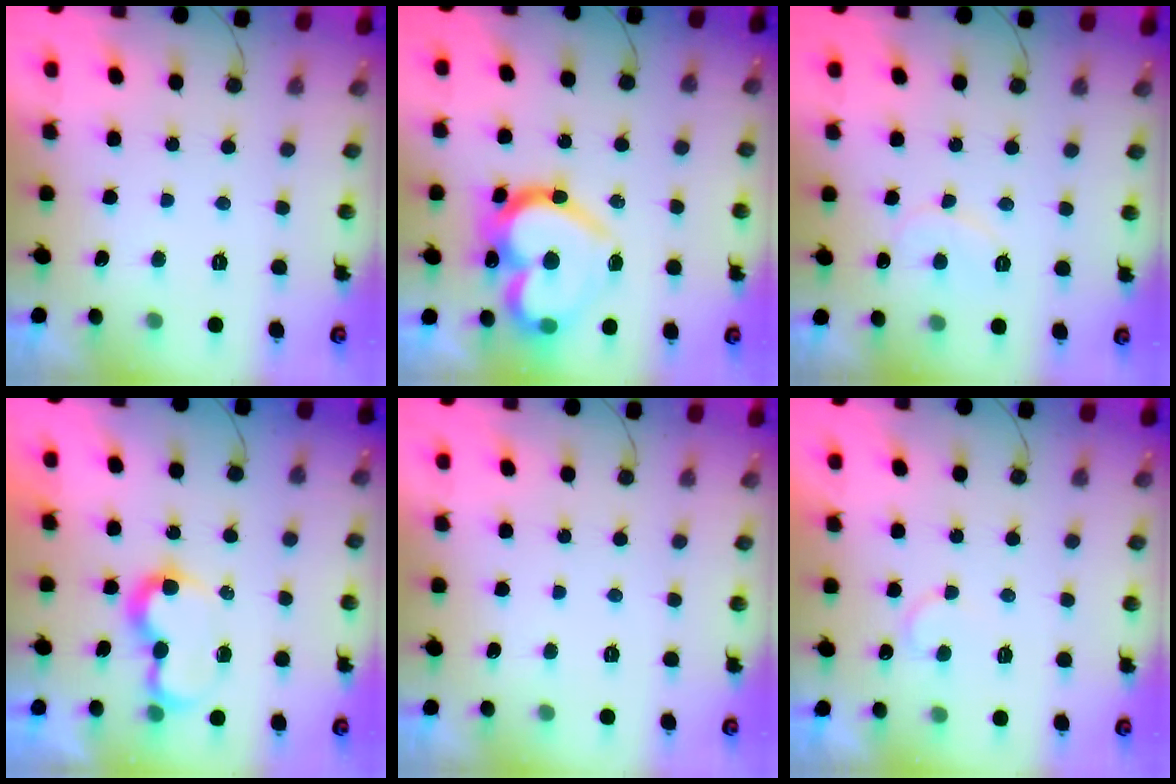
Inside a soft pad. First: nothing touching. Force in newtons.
{"total": 23.8, "press": 23.8, "slide": 1.8}
{"total": 8.0, "press": 7.9, "slide": 0.6}
{"total": 7.2, "press": 7.2, "slide": 0.2}
{"total": 0.0}
{"total": 6.0, "press": 6.0, "slide": 0.6}